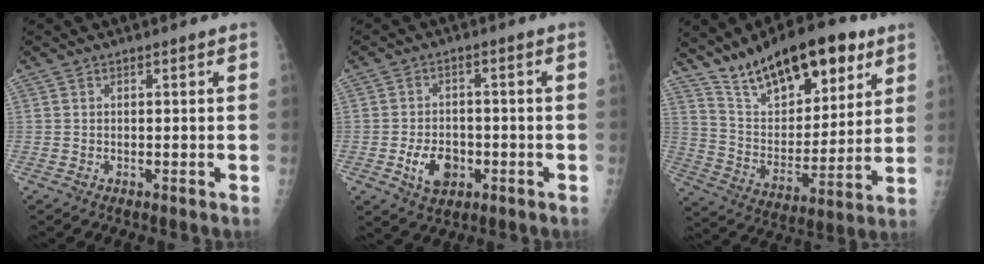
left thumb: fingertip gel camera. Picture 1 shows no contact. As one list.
[{"total": 6.8, "force": [-2.4, 4.7, 4.3], "torque": [-0.057, 0.012, -0.035]}, {"total": 21.5, "force": [13.8, 9.3, 13.6], "torque": [-0.176, -0.054, 0.238]}]